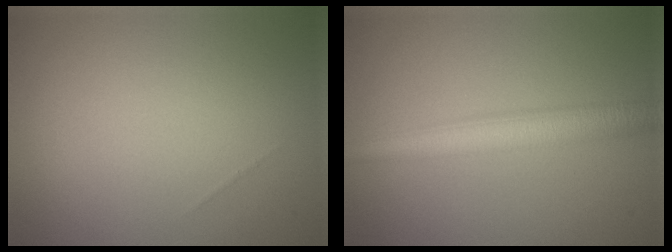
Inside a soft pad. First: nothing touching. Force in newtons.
{"total": 4.4, "press": 4.4, "slide": 0.1}